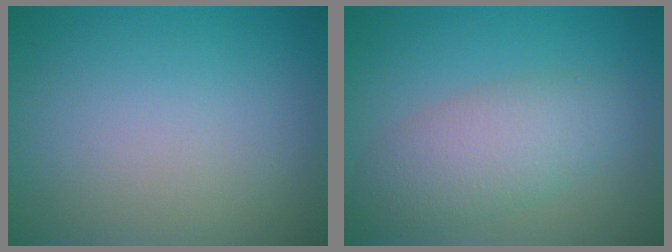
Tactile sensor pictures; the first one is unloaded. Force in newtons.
{"total": 4.5, "press": 4.5, "slide": 0.3}